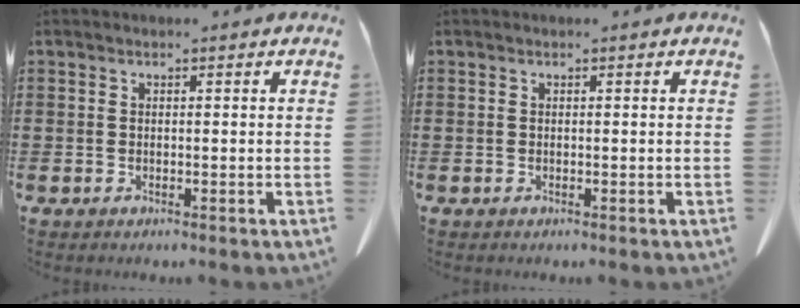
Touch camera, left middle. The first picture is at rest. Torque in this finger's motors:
{"motor_torque": [0.26, -0.11, 0.02, 0.02]}